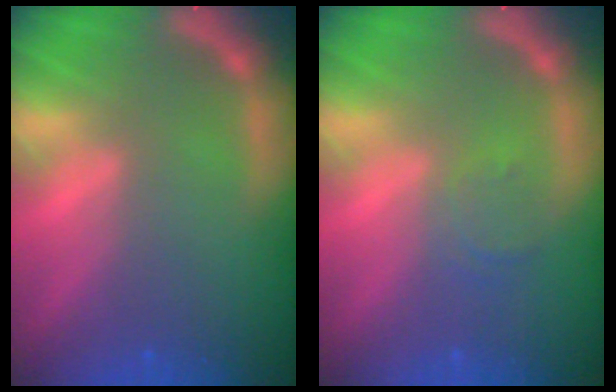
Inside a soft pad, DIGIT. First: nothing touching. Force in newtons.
{"total": 1.9}